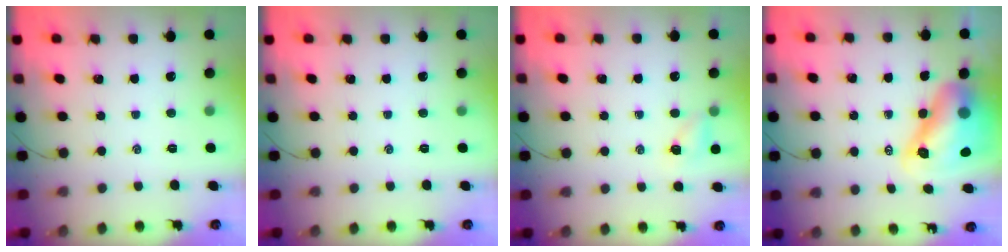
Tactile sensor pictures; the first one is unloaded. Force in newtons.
{"total": 0.0}
{"total": 4.5, "press": 4.3, "slide": 1.3}
{"total": 12.7, "press": 12.1, "slide": 3.9}